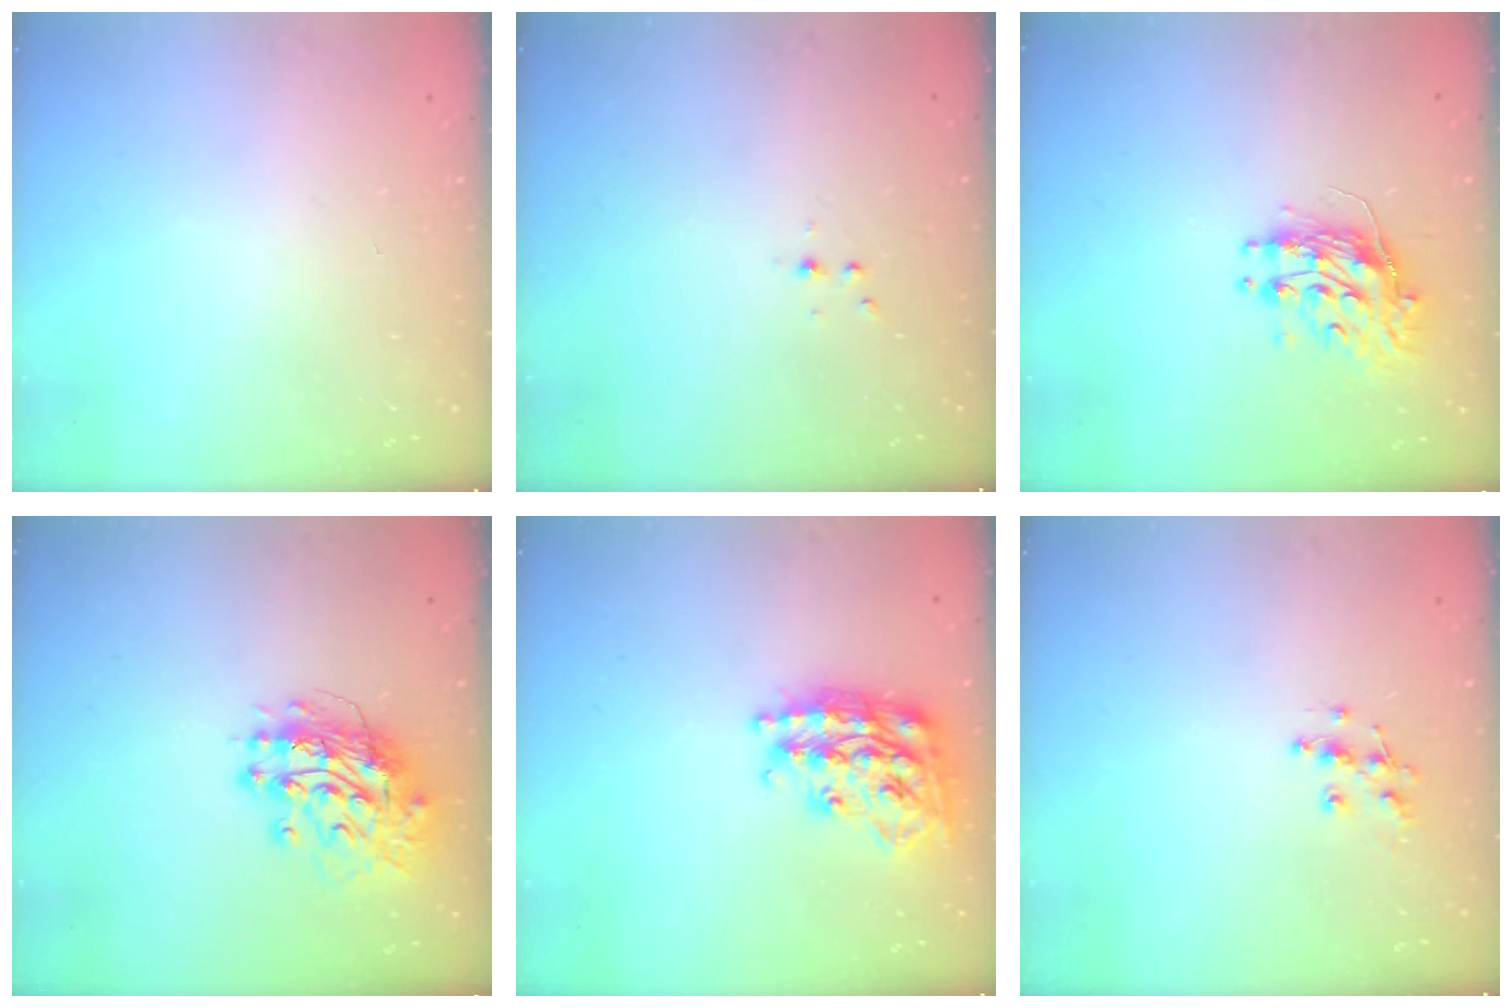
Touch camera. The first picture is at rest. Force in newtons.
{"total": 3.0, "press": 2.6, "slide": 1.5}
{"total": 9.6, "press": 9.6, "slide": 0.3}
{"total": 13.6, "press": 13.6, "slide": 1.4}
{"total": 22.0, "press": 21.9, "slide": 1.4}
{"total": 7.8, "press": 7.7, "slide": 0.5}